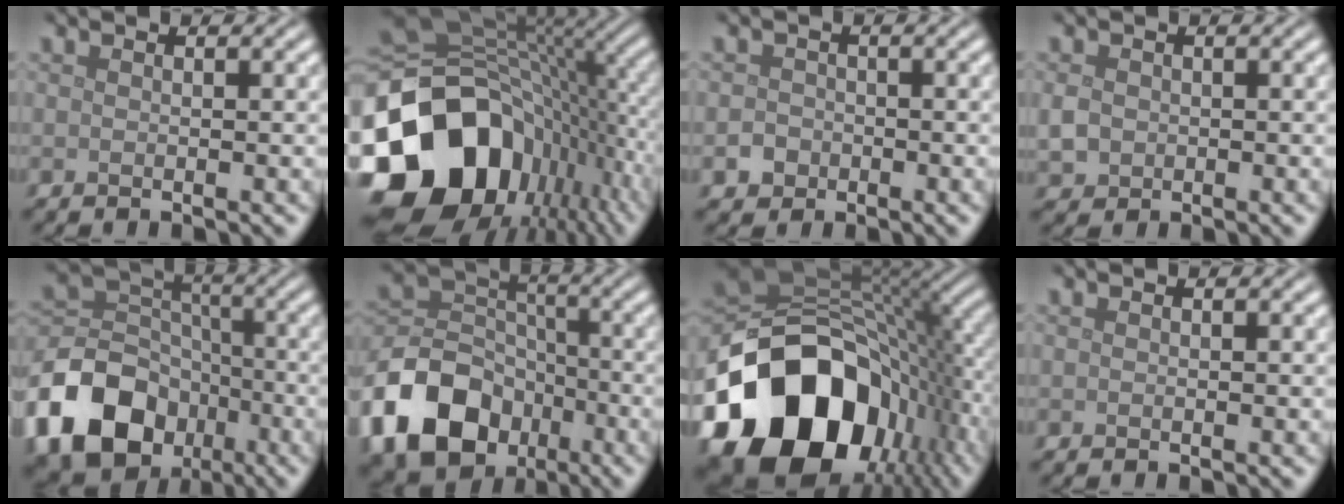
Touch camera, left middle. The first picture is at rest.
{"total": 18.9, "force": [-5.6, 13.7, 11.7], "torque": [-0.274, -0.033, -0.091]}
{"total": 1.5, "force": [-0.7, 1.3, 0.4], "torque": [0.002, 0.000, -0.015]}
{"total": 1.9, "force": [-0.1, 1.7, 0.8], "torque": [-0.020, -0.004, -0.005]}
{"total": 13.8, "force": [-7.0, 10.1, 6.3], "torque": [-0.161, -0.010, -0.134]}
{"total": 11.2, "force": [-5.5, 8.0, 5.5], "torque": [-0.114, -0.002, -0.118]}
{"total": 17.8, "force": [-7.2, 12.4, 10.7], "torque": [-0.205, -0.039, -0.110]}
{"total": 0.0}